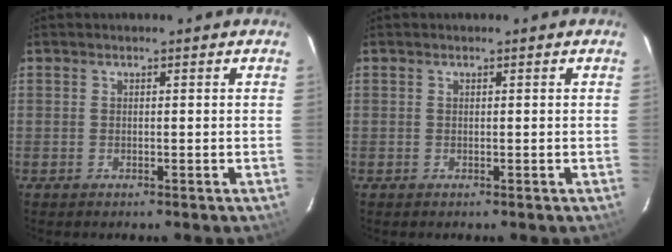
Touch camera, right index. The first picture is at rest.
{"total": 0.0}